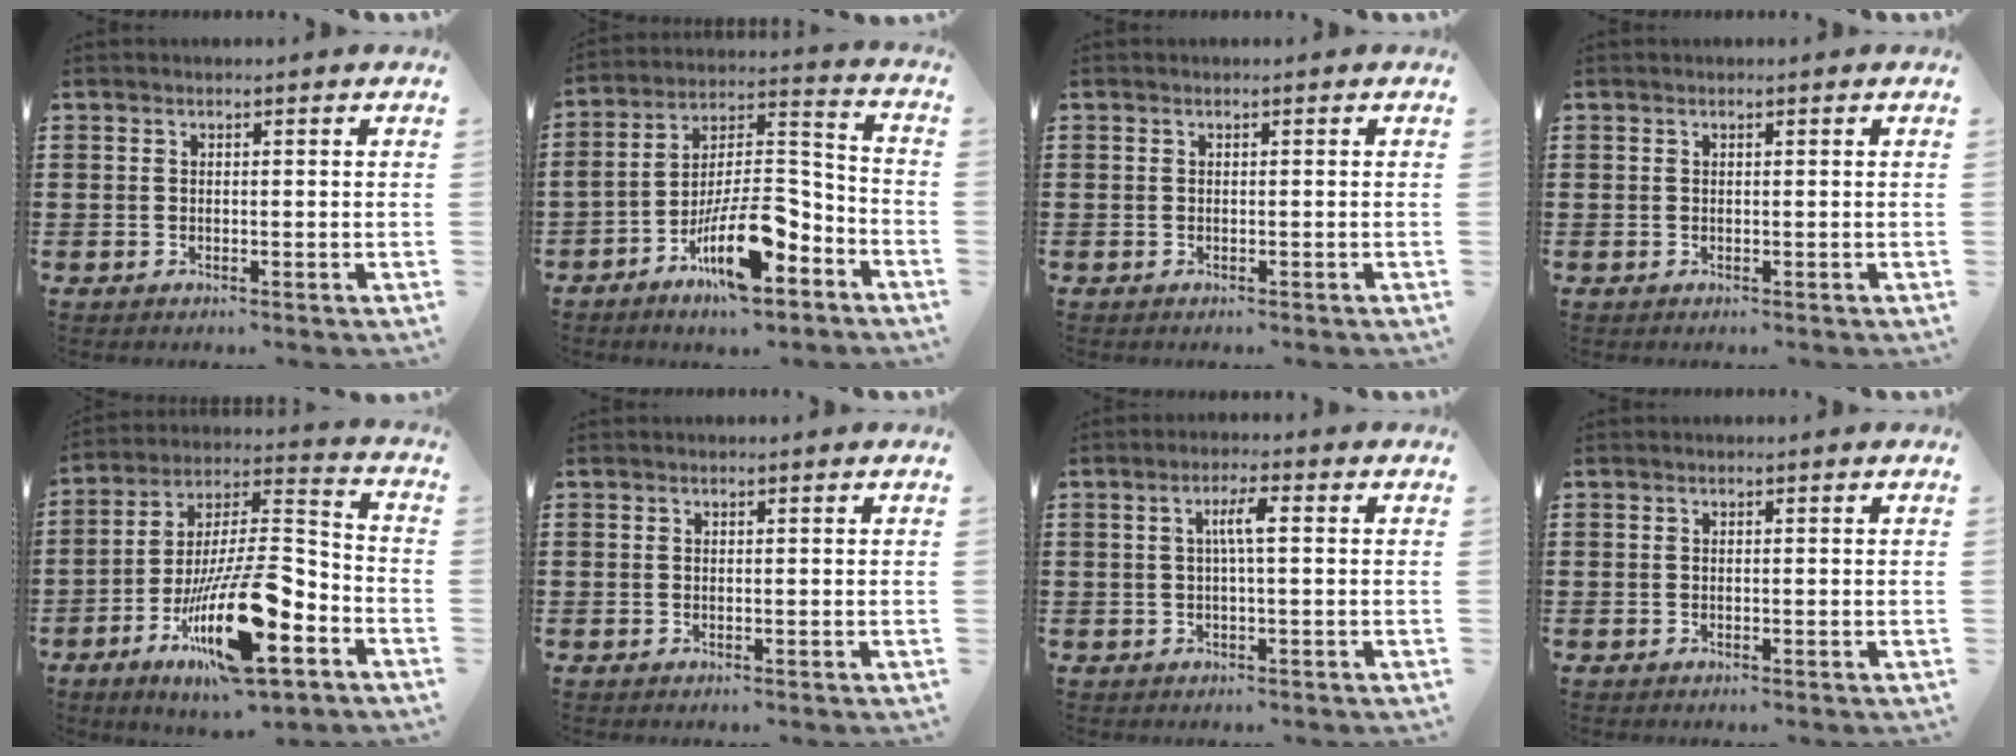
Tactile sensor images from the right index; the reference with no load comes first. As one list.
[{"total": 13.2, "force": [-8.1, 4.2, 9.6], "torque": [-0.185, 0.017, -0.154]}, {"total": 0.0}, {"total": 0.0}, {"total": 20.0, "force": [-9.8, 5.6, 16.5], "torque": [-0.330, 0.015, -0.165]}, {"total": 0.0}, {"total": 3.5, "force": [0.3, 0.5, 3.5], "torque": [-0.066, 0.005, 0.001]}, {"total": 0.0}]